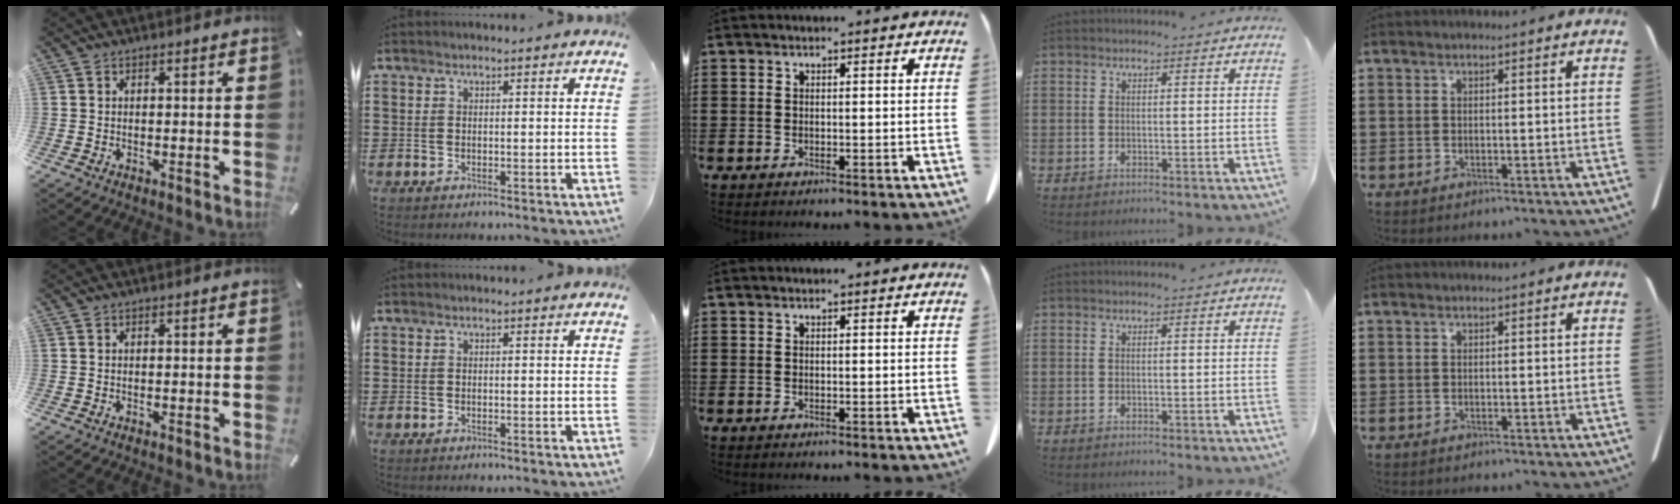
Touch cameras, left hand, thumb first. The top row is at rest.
{}